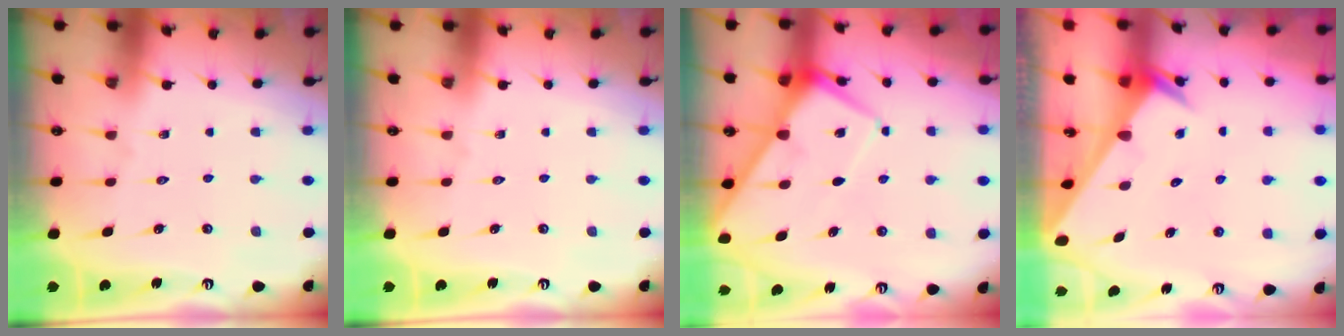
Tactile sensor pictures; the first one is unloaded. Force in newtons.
{"total": 0.0}
{"total": 8.4, "press": 8.4, "slide": 0.8}
{"total": 2.5, "press": 2.5, "slide": 0.0}